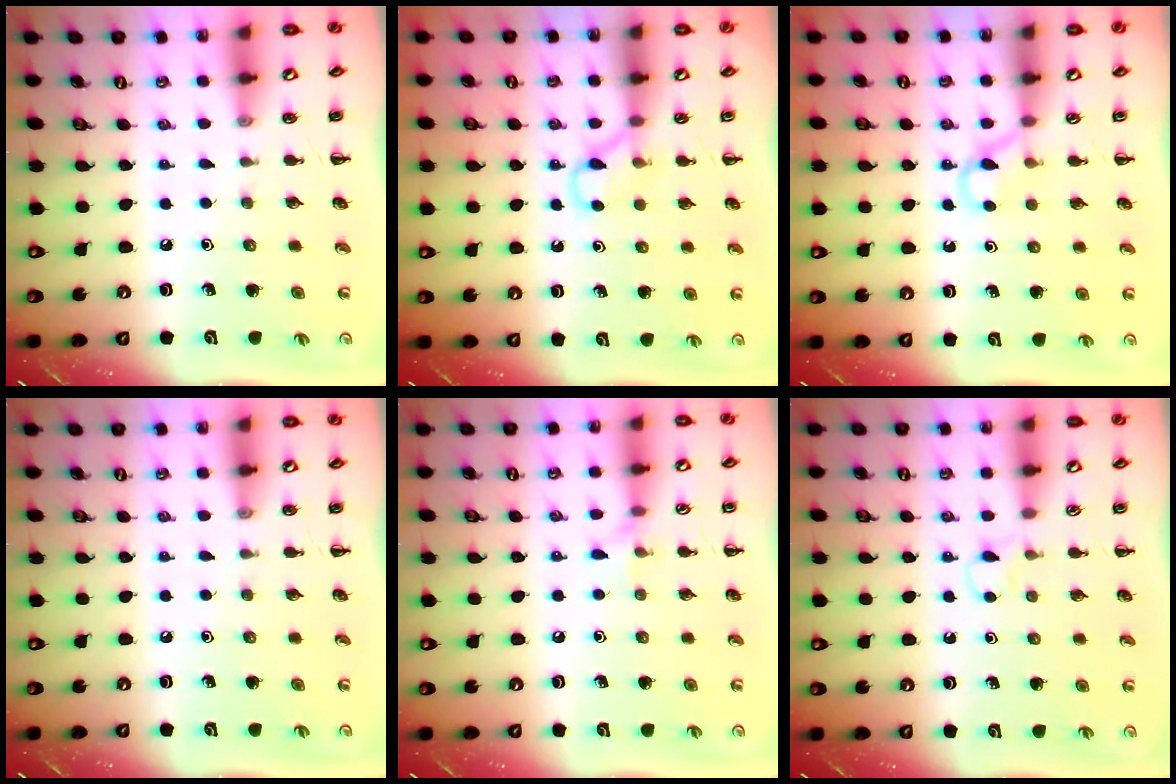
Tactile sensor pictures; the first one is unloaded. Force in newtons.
{"total": 4.0, "press": 3.8, "slide": 1.1}
{"total": 3.6, "press": 3.5, "slide": 1.1}
{"total": 0.0}
{"total": 5.4, "press": 5.2, "slide": 1.5}
{"total": 2.8, "press": 2.6, "slide": 1.2}